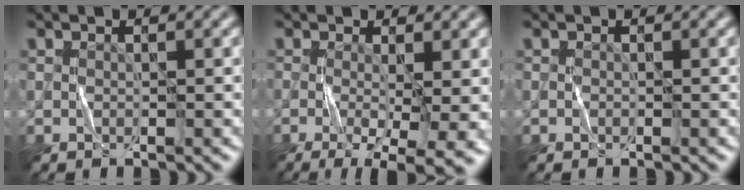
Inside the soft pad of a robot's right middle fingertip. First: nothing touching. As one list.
[{"total": 9.1, "force": [-2.4, 2.9, 8.3], "torque": [-0.109, -0.012, -0.021]}, {"total": 0.0}]